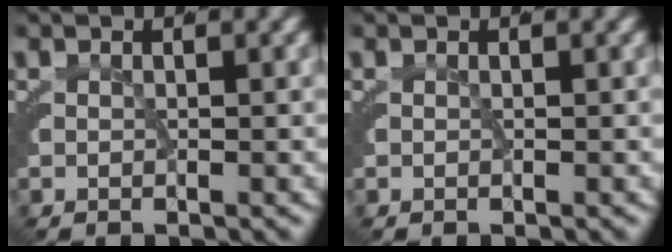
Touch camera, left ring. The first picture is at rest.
{"total": 0.0}